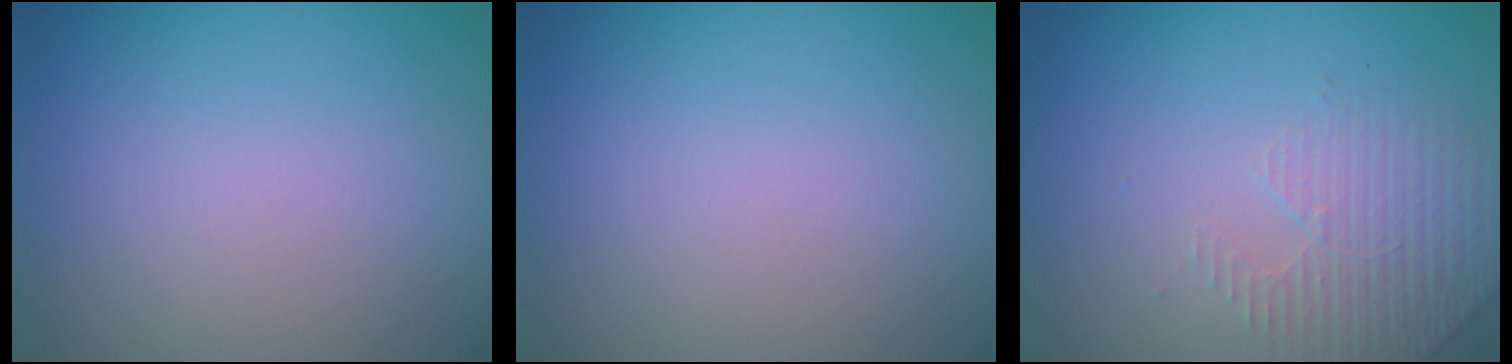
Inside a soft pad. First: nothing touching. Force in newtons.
{"total": 0.0}
{"total": 2.8, "press": 2.7, "slide": 0.8}